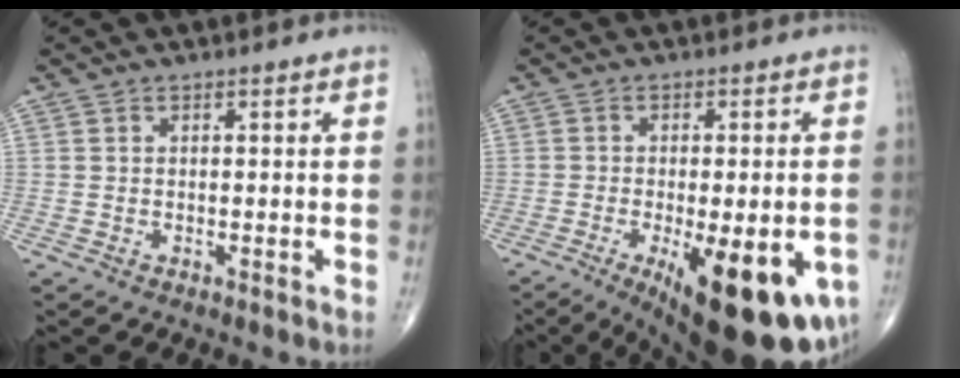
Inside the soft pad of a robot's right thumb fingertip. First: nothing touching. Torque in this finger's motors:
{"motor_torque": [2.54, 2.47, 1.36, -1.41, 0.52]}